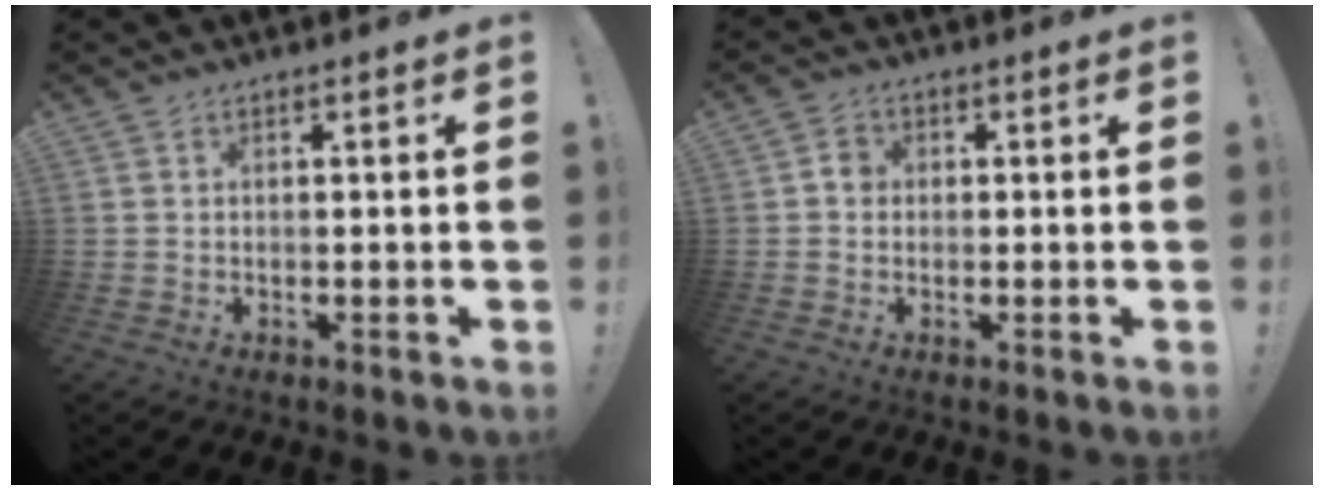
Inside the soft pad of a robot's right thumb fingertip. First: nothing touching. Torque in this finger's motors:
{"motor_torque": [0.44, 0.40, 0.47, -0.36, -0.02]}